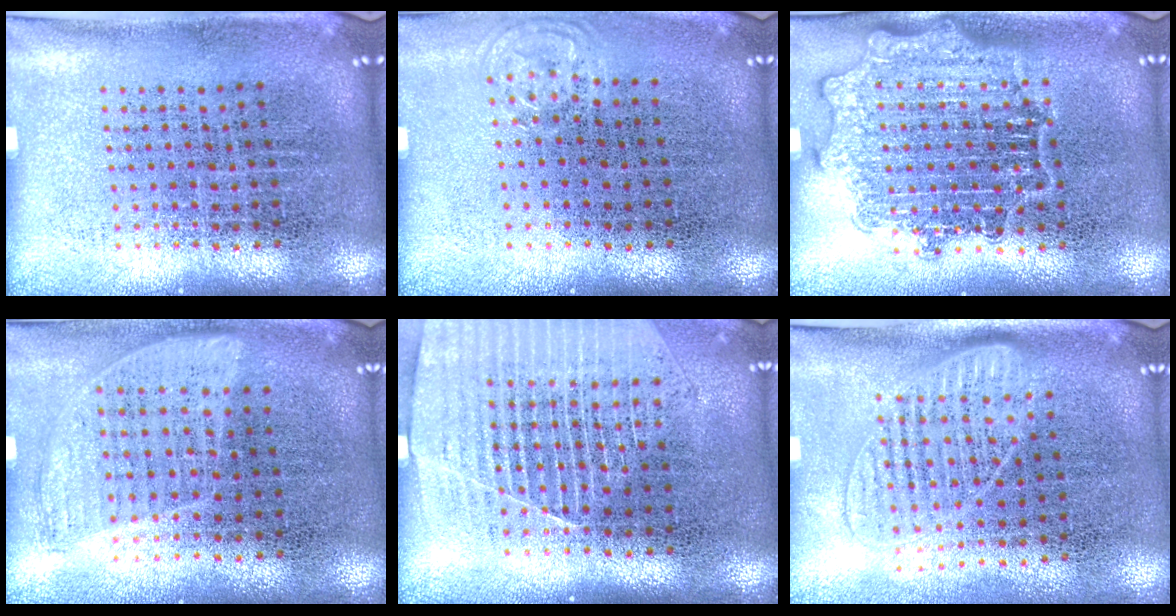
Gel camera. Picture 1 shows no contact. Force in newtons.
{"total": 0.6, "press": 0.6, "slide": 0.1}
{"total": 1.8, "press": 1.7, "slide": 0.2}
{"total": 0.9, "press": 0.8, "slide": 0.4}
{"total": 1.6, "press": 1.5, "slide": 0.4}
{"total": 1.3, "press": 1.2, "slide": 0.6}